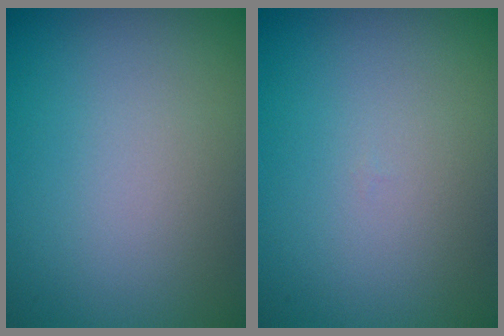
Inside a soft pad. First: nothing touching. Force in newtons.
{"total": 0.0}